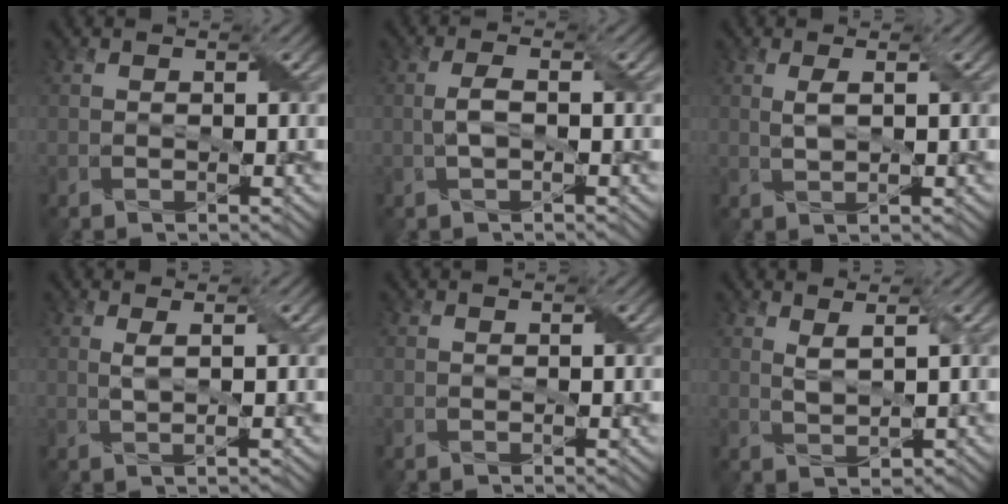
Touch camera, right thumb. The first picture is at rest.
{"total": 2.3, "force": [-0.3, 0.8, 2.1], "torque": [-0.053, 0.007, -0.006]}
{"total": 2.0, "force": [0.6, 0.5, 1.9], "torque": [-0.045, 0.002, 0.015]}
{"total": 1.7, "force": [0.5, 0.2, 1.6], "torque": [-0.035, 0.005, 0.010]}
{"total": 0.0}
{"total": 2.1, "force": [1.1, 0.5, 1.7], "torque": [-0.042, -0.002, 0.026]}